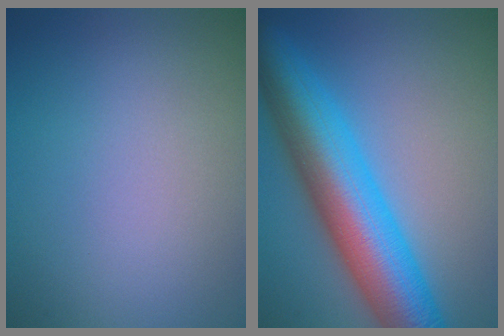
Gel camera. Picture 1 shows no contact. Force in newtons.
{"total": 10.3, "press": 10.3, "slide": 0.2}